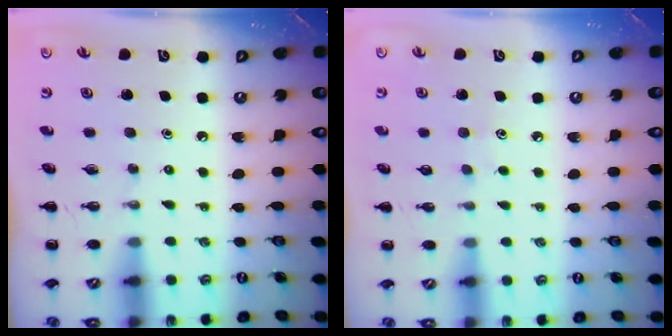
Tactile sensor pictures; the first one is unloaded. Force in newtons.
{"total": 3.7, "press": 3.6, "slide": 1.0}